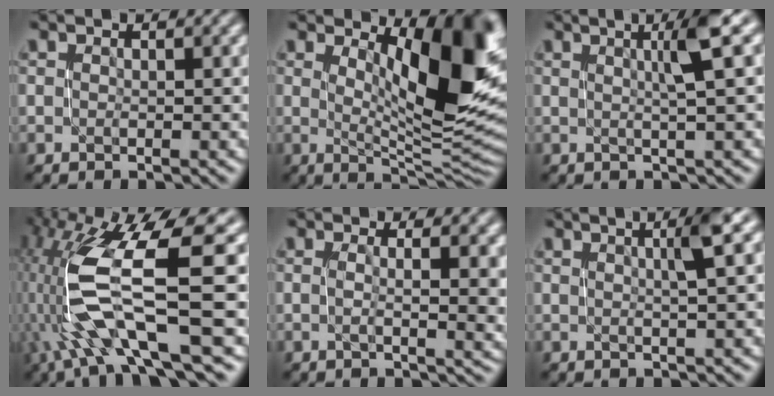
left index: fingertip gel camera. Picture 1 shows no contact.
{"total": 11.3, "force": [3.3, 3.6, 10.2], "torque": [-0.129, -0.010, 0.063]}
{"total": 4.1, "force": [1.1, 0.2, 3.9], "torque": [-0.064, 0.007, 0.023]}
{"total": 12.1, "force": [-1.7, 3.6, 11.4], "torque": [-0.243, -0.013, -0.017]}
{"total": 5.4, "force": [0.6, 1.9, 4.9], "torque": [-0.054, -0.001, 0.008]}
{"total": 3.3, "force": [0.9, 0.1, 3.2], "torque": [-0.048, 0.005, 0.018]}